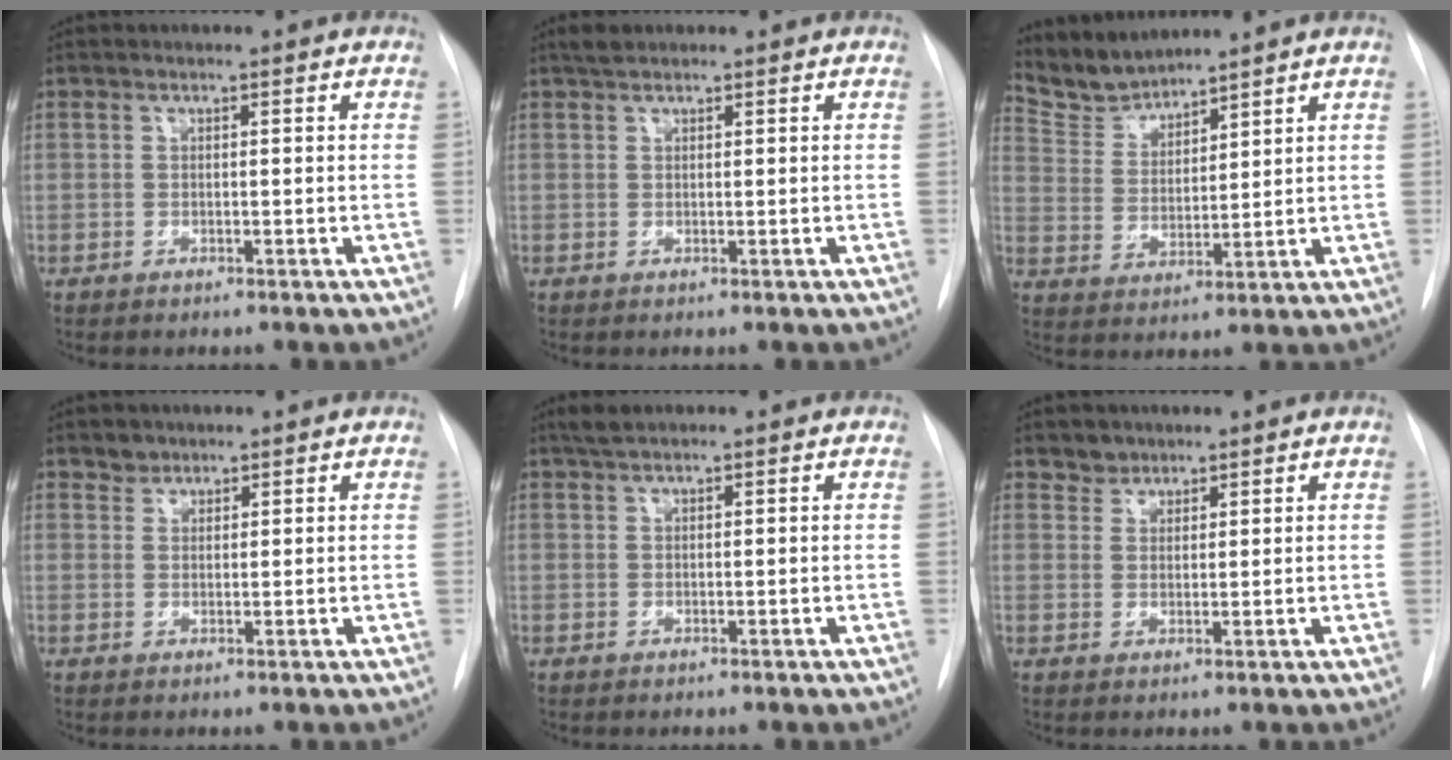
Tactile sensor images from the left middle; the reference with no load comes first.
{"total": 1.5, "force": [1.3, 0.5, 0.6], "torque": [-0.014, 0.011, 0.024]}
{"total": 6.6, "force": [6.5, 0.8, 0.2], "torque": [-0.016, 0.006, 0.143]}
{"total": 1.8, "force": [1.5, 1.1, -0.1], "torque": [0.006, 0.002, 0.021]}
{"total": 1.8, "force": [1.5, 0.3, 0.9], "torque": [-0.021, 0.012, 0.030]}
{"total": 2.4, "force": [1.9, 1.3, -0.2], "torque": [0.010, 0.004, 0.029]}